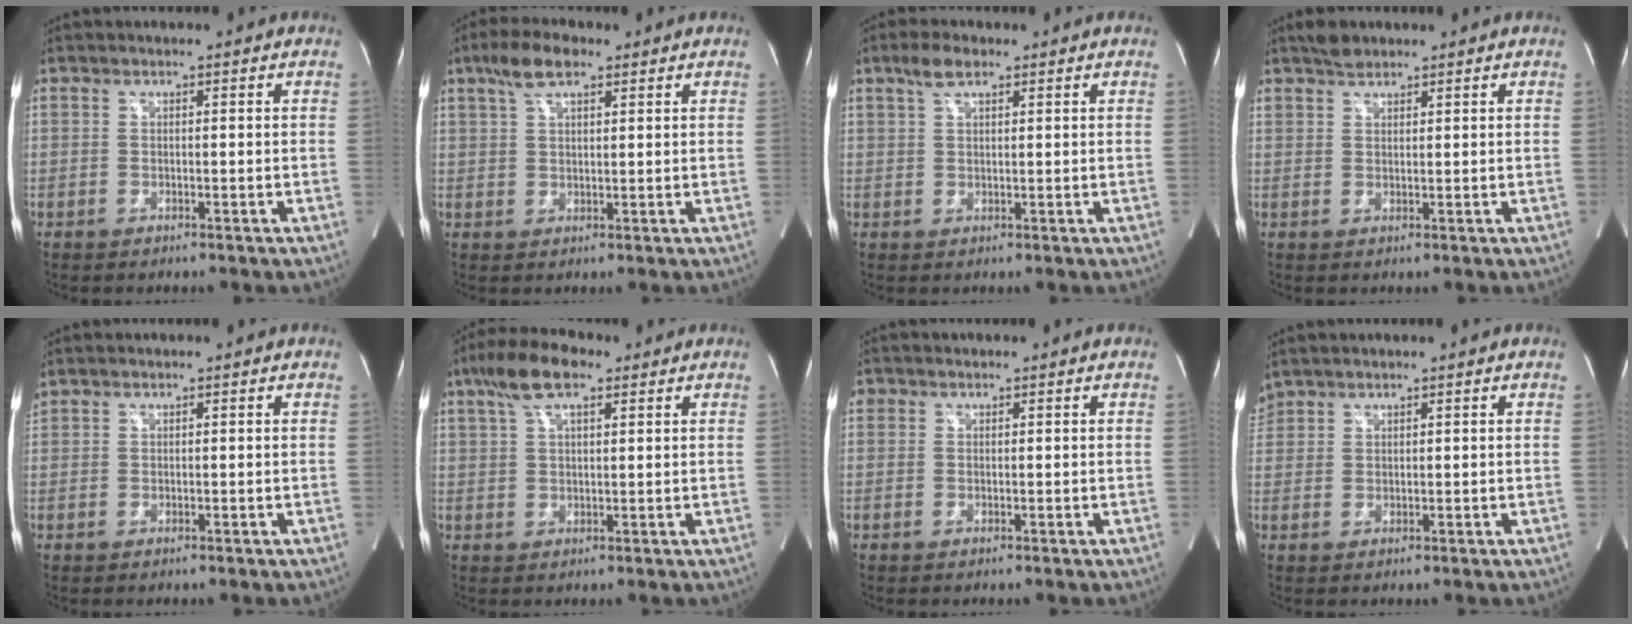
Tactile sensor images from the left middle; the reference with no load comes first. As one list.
[{"total": 5.9, "force": [3.8, 2.0, 4.1], "torque": [-0.087, 0.018, 0.071]}, {"total": 3.4, "force": [2.3, 1.2, 2.3], "torque": [-0.051, 0.010, 0.047]}, {"total": 2.6, "force": [2.3, 1.0, 0.8], "torque": [-0.019, 0.009, 0.041]}, {"total": 1.1, "force": [1.0, 0.2, 0.3], "torque": [-0.017, 0.019, 0.027]}, {"total": 8.2, "force": [5.0, 2.7, 6.0], "torque": [-0.123, 0.026, 0.091]}, {"total": 1.1, "force": [0.6, 0.9, 0.1], "torque": [0.006, 0.005, 0.009]}, {"total": 2.7, "force": [2.5, 0.9, 0.2], "torque": [-0.012, 0.020, 0.054]}]